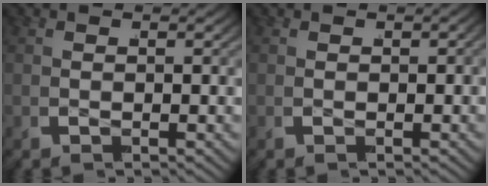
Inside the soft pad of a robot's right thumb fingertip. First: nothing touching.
{"total": 0.0}